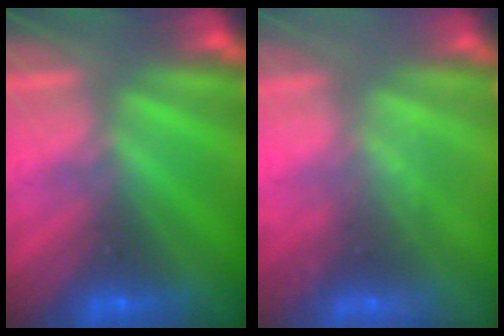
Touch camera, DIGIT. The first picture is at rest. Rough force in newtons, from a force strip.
{"total": 2.2}